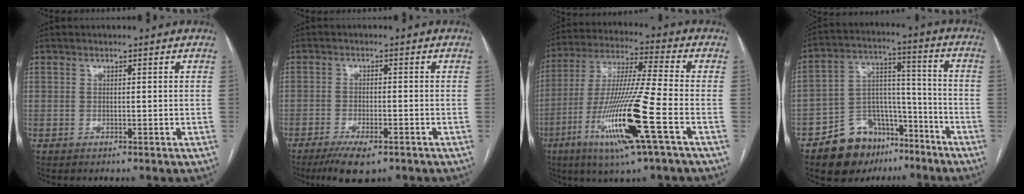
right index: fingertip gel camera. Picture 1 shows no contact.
{"total": 6.2, "force": [-4.2, 1.7, 4.3], "torque": [-0.078, -0.013, -0.066]}
{"total": 17.6, "force": [-6.6, -0.5, 16.4], "torque": [-0.338, -0.026, -0.128]}
{"total": 13.5, "force": [-9.2, 8.6, 5.0], "torque": [-0.080, 0.052, -0.145]}